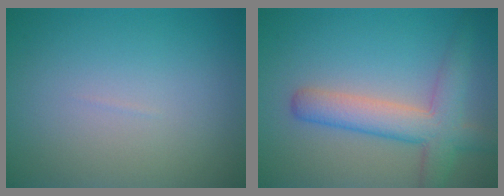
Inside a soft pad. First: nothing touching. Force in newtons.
{"total": 4.9, "press": 4.9, "slide": 0.2}